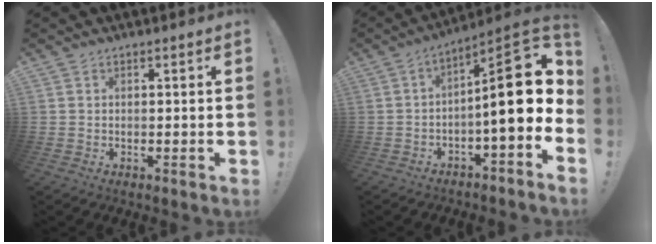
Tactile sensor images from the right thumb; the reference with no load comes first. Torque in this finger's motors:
{"motor_torque": [0.66, 0.08, 1.49, -0.67, 0.28]}